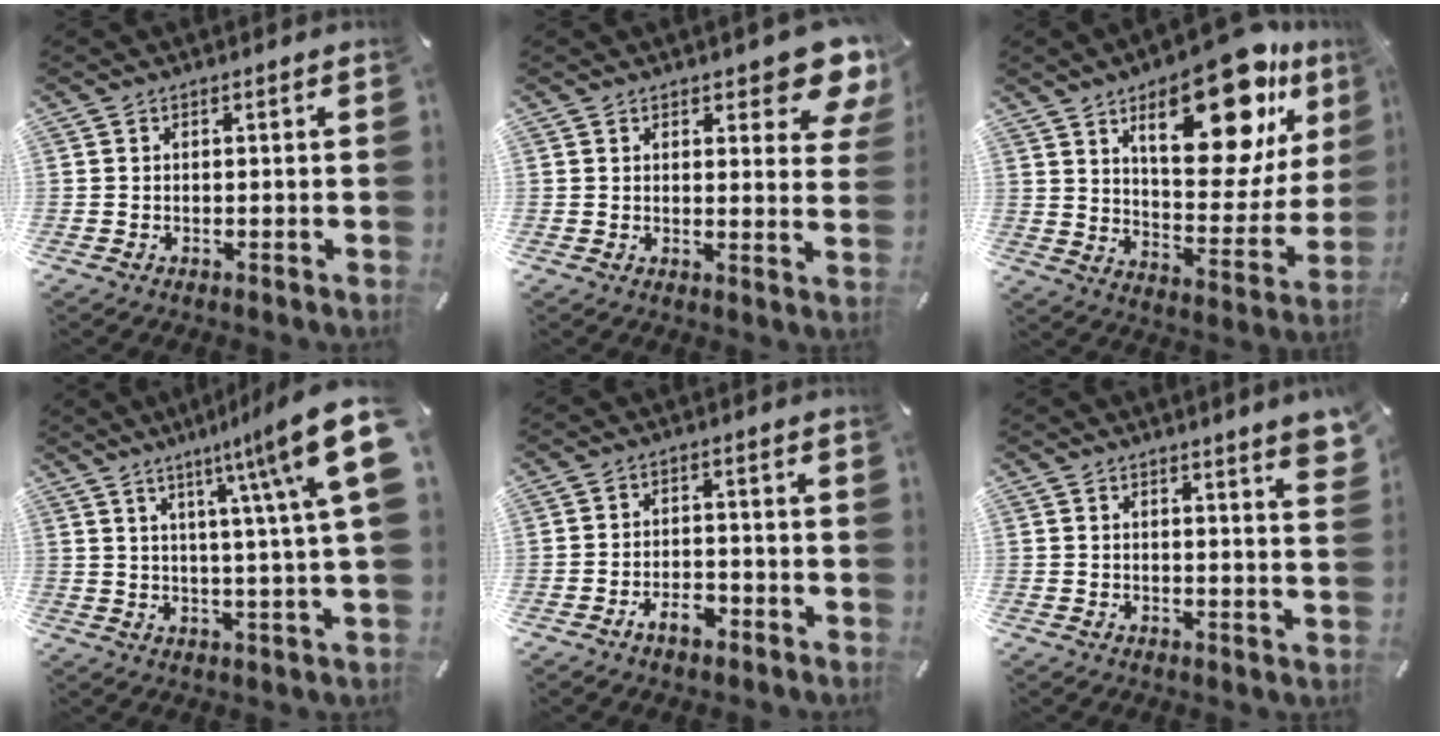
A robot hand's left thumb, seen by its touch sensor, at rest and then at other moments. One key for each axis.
{"total": 9.6, "fx": 6.6, "fy": 4.0, "fz": 5.7, "tx": -0.060, "ty": -0.047, "tz": 0.114}
{"total": 25.0, "fx": 14.4, "fy": 11.0, "fz": 17.2, "tx": -0.227, "ty": -0.091, "tz": 0.234}
{"total": 17.2, "fx": 7.2, "fy": 2.1, "fz": 15.4, "tx": -0.239, "ty": -0.036, "tz": 0.101}
{"total": 5.2, "fx": -3.3, "fy": 2.8, "fz": 3.0, "tx": -0.050, "ty": 0.017, "tz": -0.059}
{"total": 4.3, "fx": 2.9, "fy": -0.1, "fz": 3.2, "tx": -0.051, "ty": -0.016, "tz": 0.047}